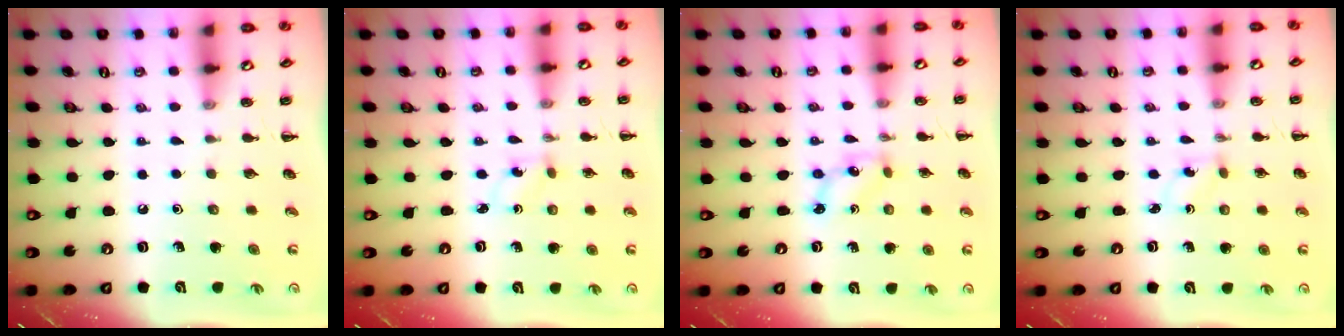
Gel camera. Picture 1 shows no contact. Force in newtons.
{"total": 0.9, "press": 0.7, "slide": 0.5}
{"total": 2.1, "press": 2.0, "slide": 0.4}
{"total": 0.9, "press": 0.7, "slide": 0.5}